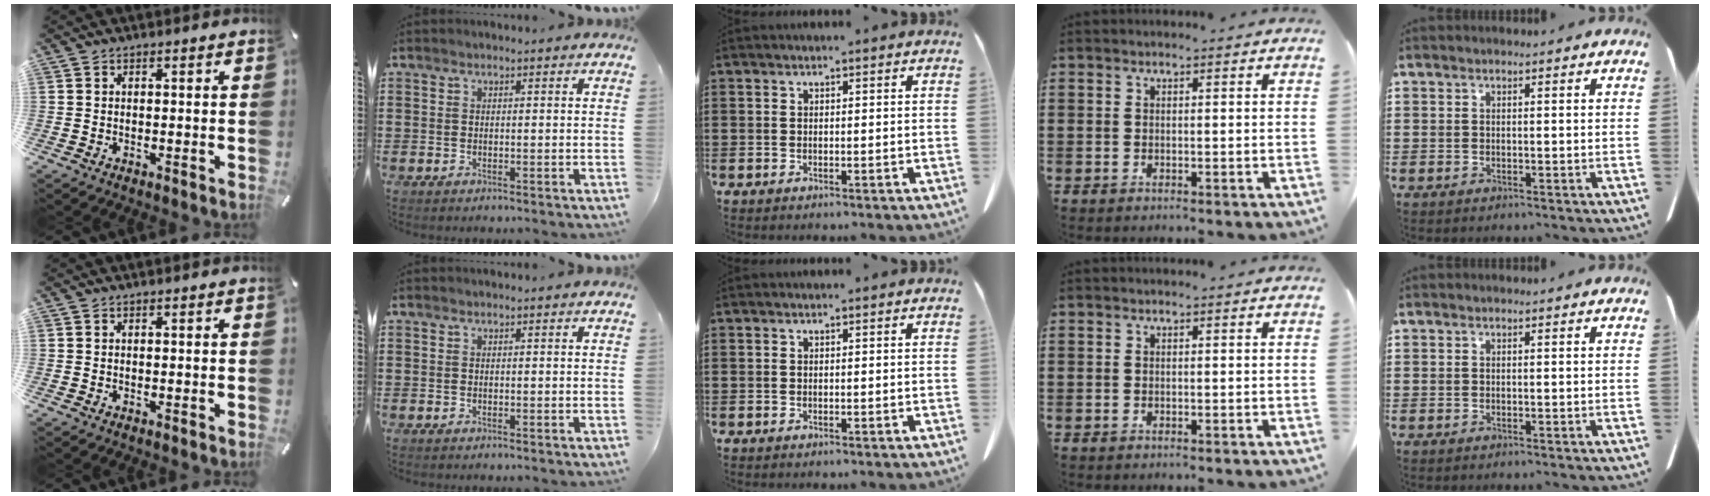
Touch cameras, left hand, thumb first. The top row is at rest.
{}